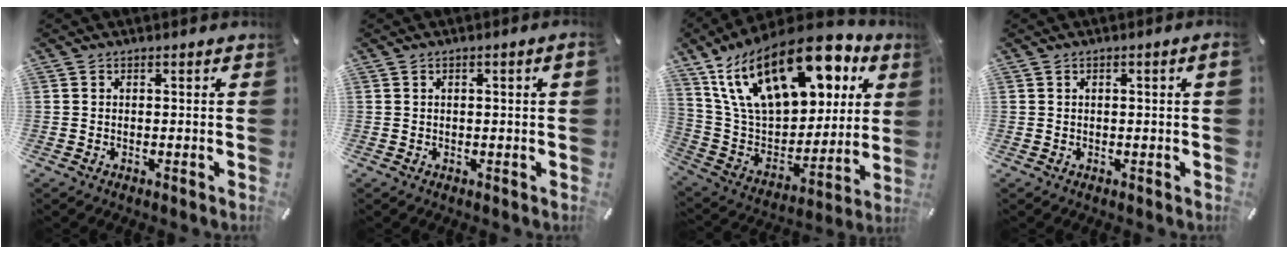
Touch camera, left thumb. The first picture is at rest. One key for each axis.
{"total": 1.6, "fx": 0.3, "fy": 0.1, "fz": 1.6, "tx": -0.028, "ty": -0.002, "tz": 0.004}
{"total": 26.6, "fx": 14.3, "fy": 14.4, "fz": 17.2, "tx": -0.326, "ty": -0.076, "tz": 0.253}
{"total": 1.6, "fx": 0.2, "fy": 0.0, "fz": 1.6, "tx": -0.028, "ty": -0.002, "tz": 0.004}